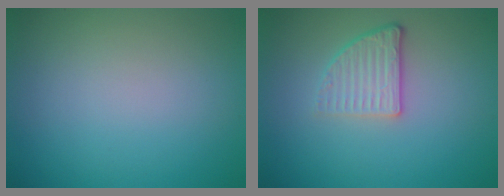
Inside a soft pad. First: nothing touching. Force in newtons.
{"total": 3.0, "press": 2.3, "slide": 1.8}